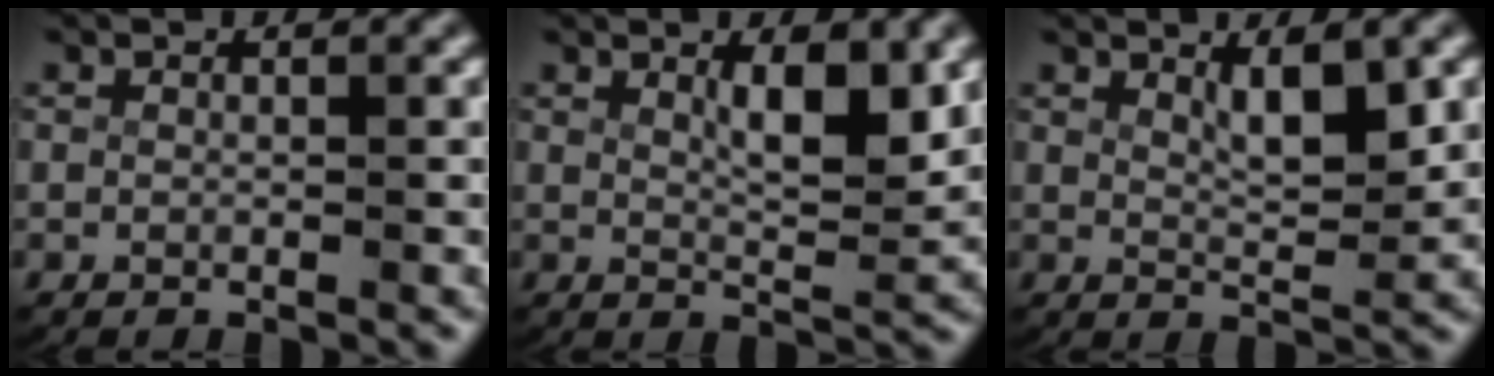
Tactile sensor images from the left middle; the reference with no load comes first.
{"total": 3.8, "force": [1.6, 0.9, 3.4], "torque": [-0.055, -0.019, 0.035]}
{"total": 3.6, "force": [1.8, 1.0, 3.0], "torque": [-0.051, -0.020, 0.038]}